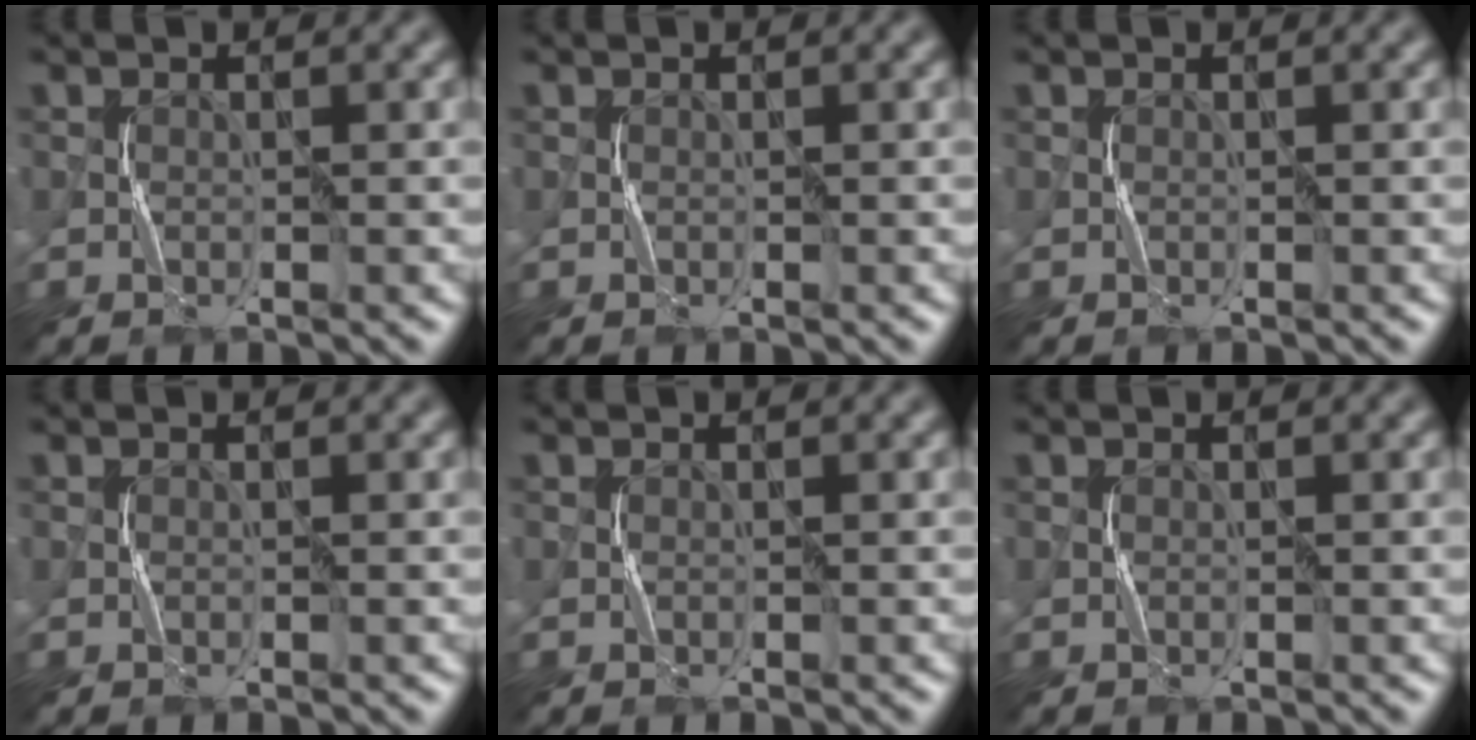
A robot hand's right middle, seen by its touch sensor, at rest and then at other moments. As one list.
[{"total": 0.0}, {"total": 0.0}, {"total": 0.0}, {"total": 0.0}, {"total": 0.0}]